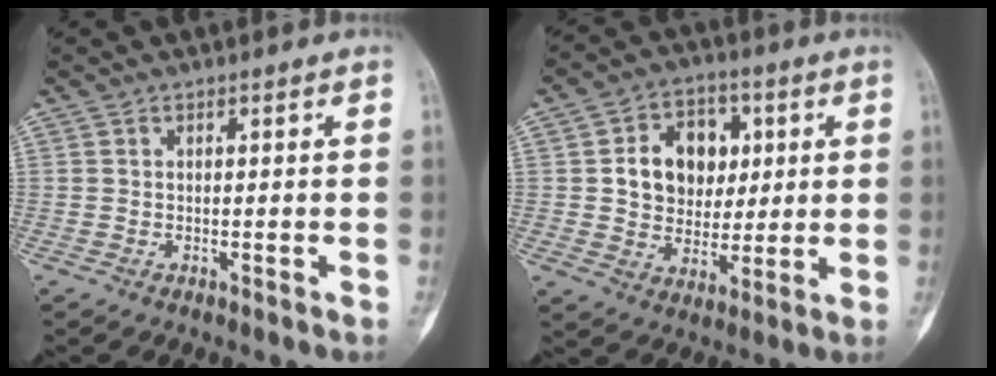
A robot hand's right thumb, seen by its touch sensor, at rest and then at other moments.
{"total": 12.5, "force": [2.5, 9.9, 7.2], "torque": [-0.063, 0.002, 0.042]}